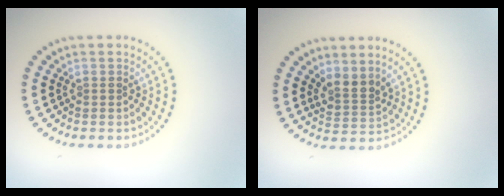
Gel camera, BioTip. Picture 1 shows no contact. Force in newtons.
{"total": 2.4, "press": 1.8, "slide": 1.6}